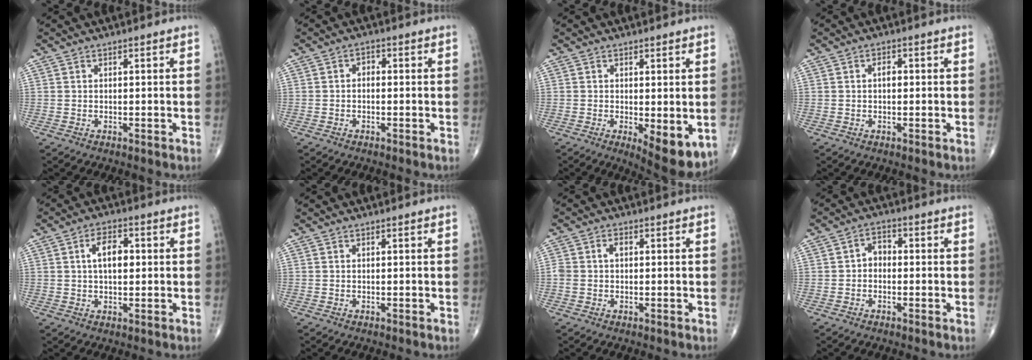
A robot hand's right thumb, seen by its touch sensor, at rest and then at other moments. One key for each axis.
{"total": 1.5, "fx": -0.3, "fy": 1.1, "fz": 1.0, "tx": -0.004, "ty": 0.008, "tz": -0.011}
{"total": 7.5, "fx": -1.4, "fy": 2.6, "fz": 6.9, "tx": -0.090, "ty": -0.022, "tz": -0.014}
{"total": 1.5, "fx": 0.0, "fy": 0.9, "fz": 1.2, "tx": -0.013, "ty": 0.002, "tz": -0.004}
{"total": 5.9, "fx": 0.9, "fy": 3.2, "fz": 4.8, "tx": -0.073, "ty": 0.007, "tz": 0.011}
{"total": 0.0}
{"total": 2.1, "fx": 0.1, "fy": 1.4, "fz": 1.5, "tx": -0.031, "ty": 0.011, "tz": 0.003}
{"total": 3.1, "fx": -0.5, "fy": 2.3, "fz": 2.0, "tx": -0.018, "ty": 0.016, "tz": -0.019}